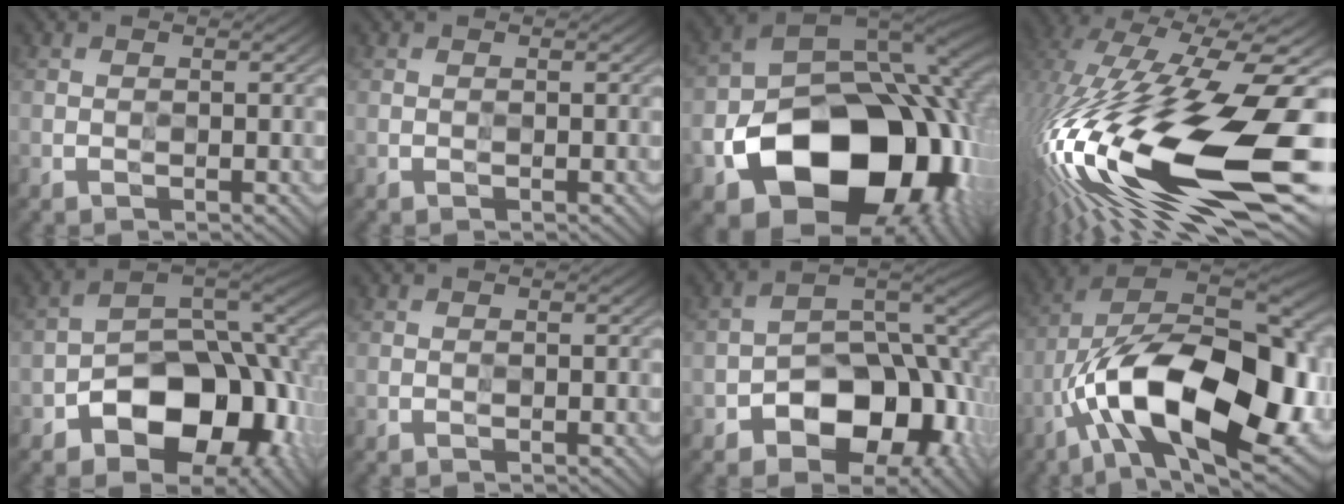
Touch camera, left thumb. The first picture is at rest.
{"total": 0.0}
{"total": 19.6, "force": [-8.1, 13.3, 12.0], "torque": [-0.215, -0.048, -0.115]}
{"total": 20.8, "force": [-6.1, 7.4, 18.5], "torque": [-0.389, -0.027, -0.102]}
{"total": 12.6, "force": [-5.9, 7.9, 7.8], "torque": [-0.111, -0.017, -0.108]}
{"total": 0.0}
{"total": 11.3, "force": [-5.2, 7.2, 7.0], "torque": [-0.101, -0.010, -0.091]}
{"total": 19.1, "force": [-7.7, 8.9, 15.0], "torque": [-0.256, -0.004, -0.129]}